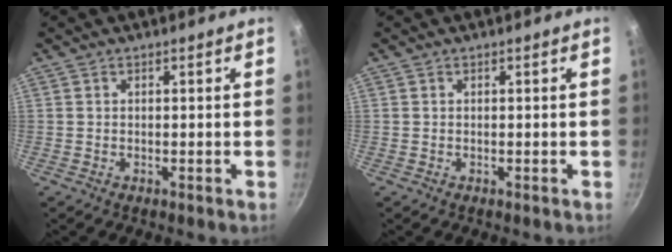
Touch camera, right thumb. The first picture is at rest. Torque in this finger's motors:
{"motor_torque": [0.00, 0.00, 0.00, 0.00, 0.00]}